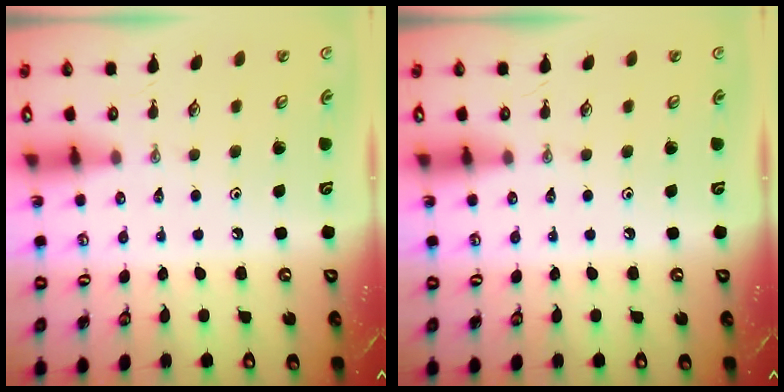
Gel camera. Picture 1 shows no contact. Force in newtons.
{"total": 0.0}